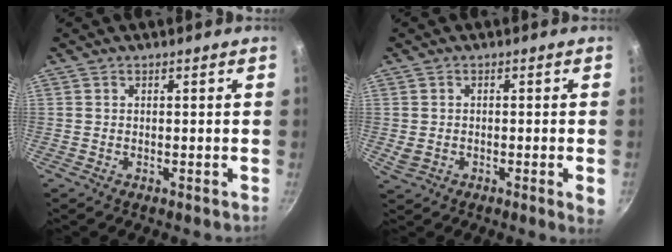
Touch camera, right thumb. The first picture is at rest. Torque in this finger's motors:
{"motor_torque": [2.07, 2.22, 1.19, -1.46, 0.46]}